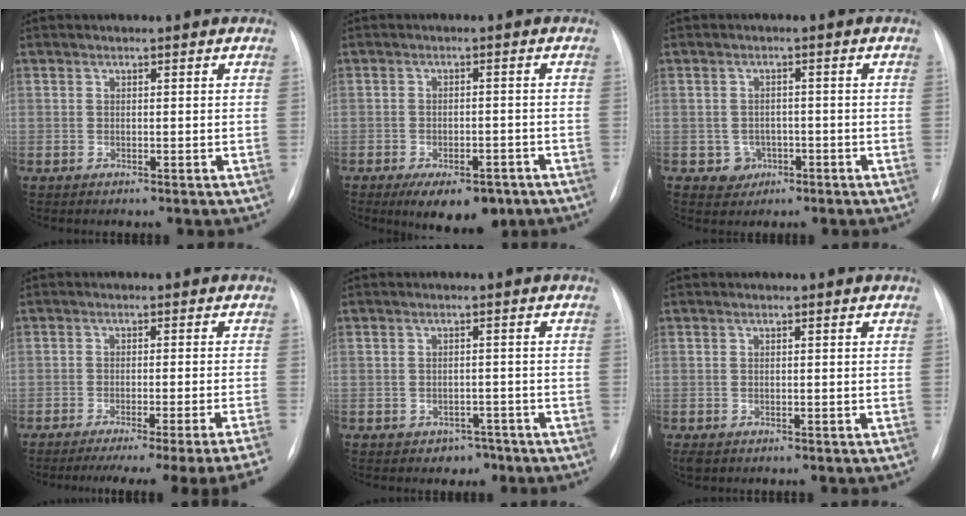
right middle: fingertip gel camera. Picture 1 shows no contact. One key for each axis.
{"total": 8.9, "fx": -6.0, "fy": 4.2, "fz": 5.2, "tx": -0.064, "ty": 0.000, "tz": -0.083}
{"total": 3.0, "fx": -1.1, "fy": 2.7, "fz": 0.5, "tx": 0.002, "ty": 0.009, "tz": -0.010}
{"total": 17.7, "fx": -15.4, "fy": -2.2, "fz": 8.6, "tx": -0.063, "ty": -0.030, "tz": -0.198}
{"total": 2.7, "fx": -1.7, "fy": 2.0, "fz": 0.4, "tx": -0.002, "ty": 0.013, "tz": -0.016}
{"total": 1.4, "fx": -0.9, "fy": 0.8, "fz": 0.7, "tx": -0.012, "ty": -0.002, "tz": -0.008}